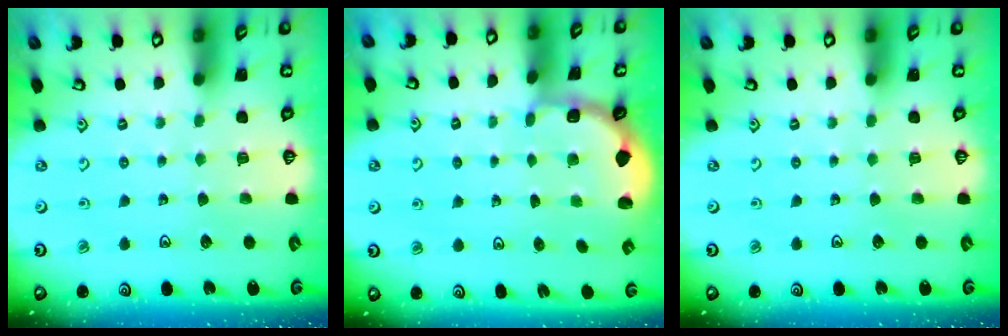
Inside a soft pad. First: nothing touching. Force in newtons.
{"total": 1.8, "press": 1.6, "slide": 0.7}
{"total": 0.0}